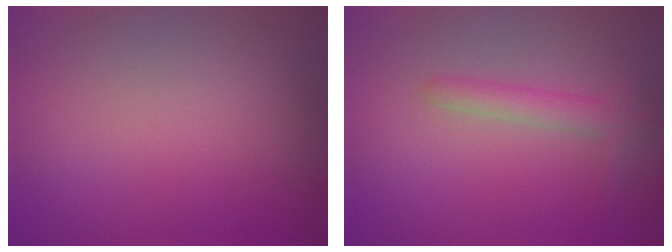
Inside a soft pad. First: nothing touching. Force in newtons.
{"total": 2.4, "press": 2.4, "slide": 0.2}